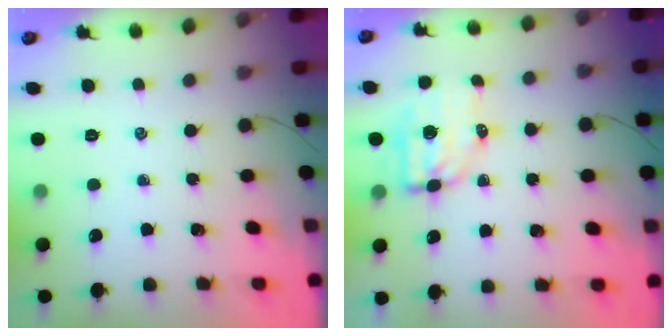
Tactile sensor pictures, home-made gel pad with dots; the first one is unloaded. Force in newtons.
{"total": 7.0, "press": 6.9, "slide": 1.0}